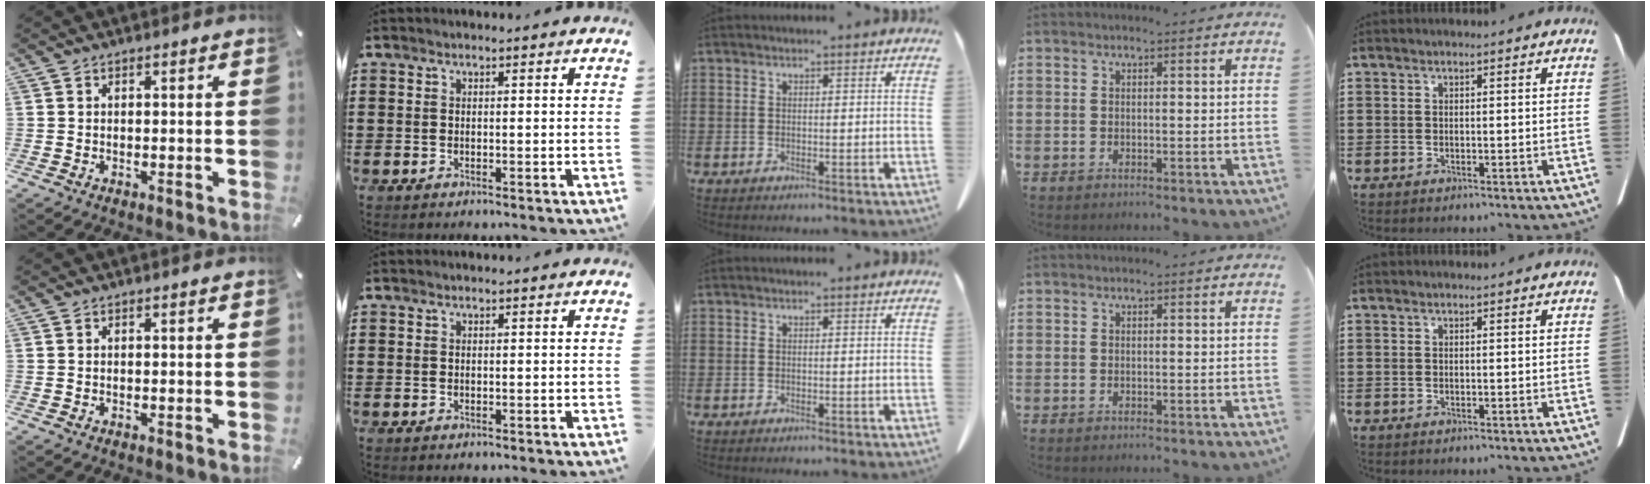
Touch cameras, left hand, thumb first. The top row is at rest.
{}